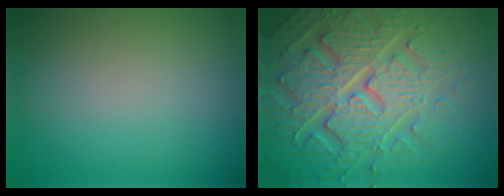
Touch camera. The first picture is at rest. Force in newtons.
{"total": 7.8, "press": 7.6, "slide": 2.0}